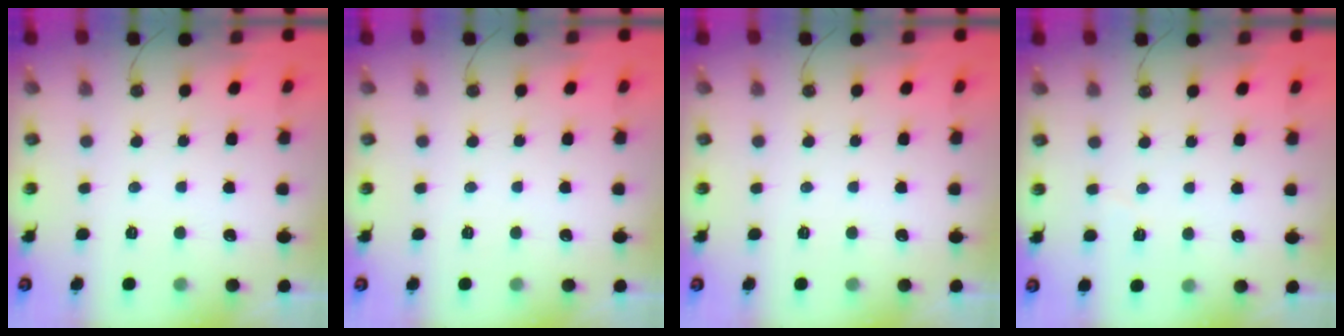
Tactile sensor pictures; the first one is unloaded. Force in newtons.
{"total": 0.0}
{"total": 0.0}
{"total": 2.9, "press": 2.7, "slide": 1.1}